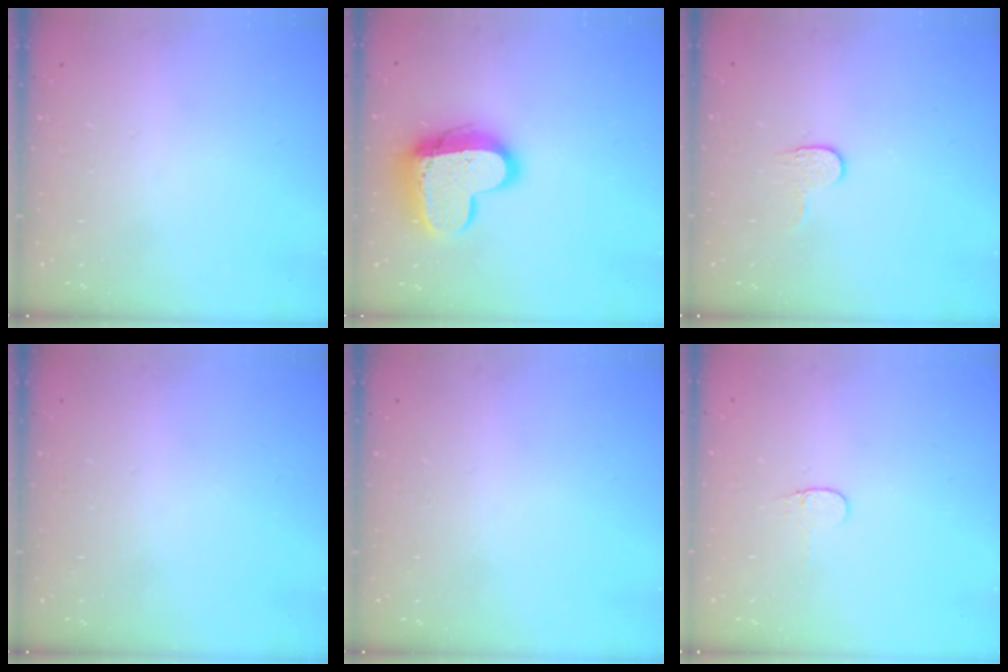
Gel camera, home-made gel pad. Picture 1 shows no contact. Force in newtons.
{"total": 16.9, "press": 16.8, "slide": 1.4}
{"total": 3.8, "press": 3.8, "slide": 0.4}
{"total": 0.0}
{"total": 0.0}
{"total": 3.4, "press": 3.4, "slide": 0.4}